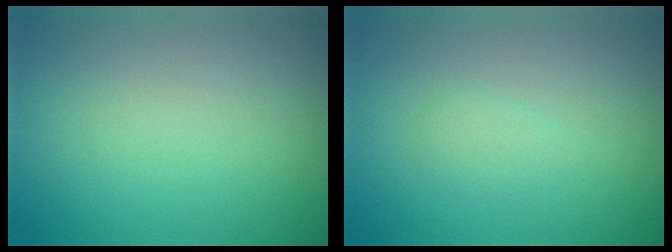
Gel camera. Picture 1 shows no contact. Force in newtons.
{"total": 1.0, "press": 1.0, "slide": 0.1}